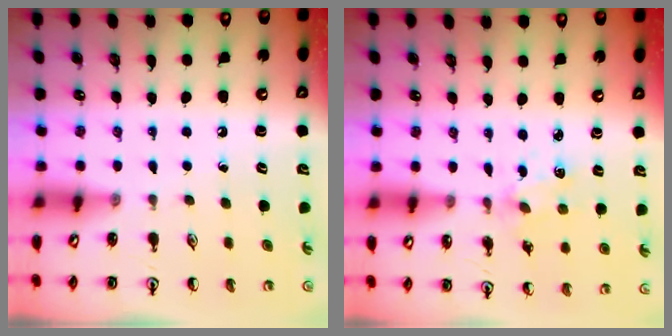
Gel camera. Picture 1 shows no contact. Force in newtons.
{"total": 2.1, "press": 2.1, "slide": 0.3}